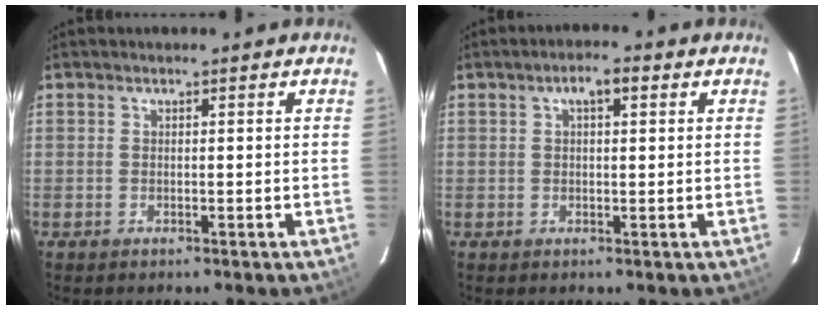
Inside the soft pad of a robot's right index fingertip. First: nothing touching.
{"total": 3.4, "force": [1.3, 1.3, 2.9], "torque": [-0.048, 0.014, 0.021]}